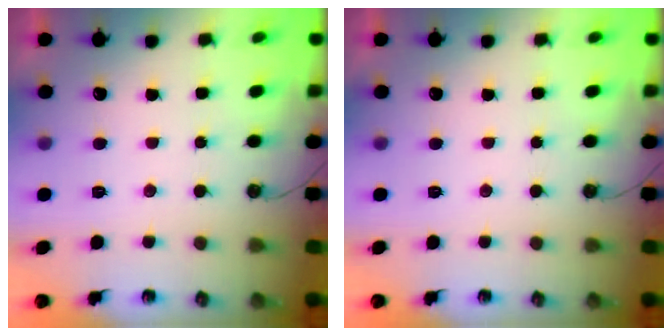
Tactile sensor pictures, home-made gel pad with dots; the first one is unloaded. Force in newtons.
{"total": 0.0}